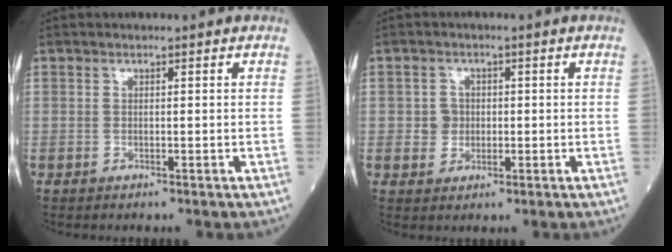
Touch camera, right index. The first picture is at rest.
{"total": 2.7, "force": [0.0, 2.6, 0.7], "torque": [-0.004, 0.006, 0.002]}